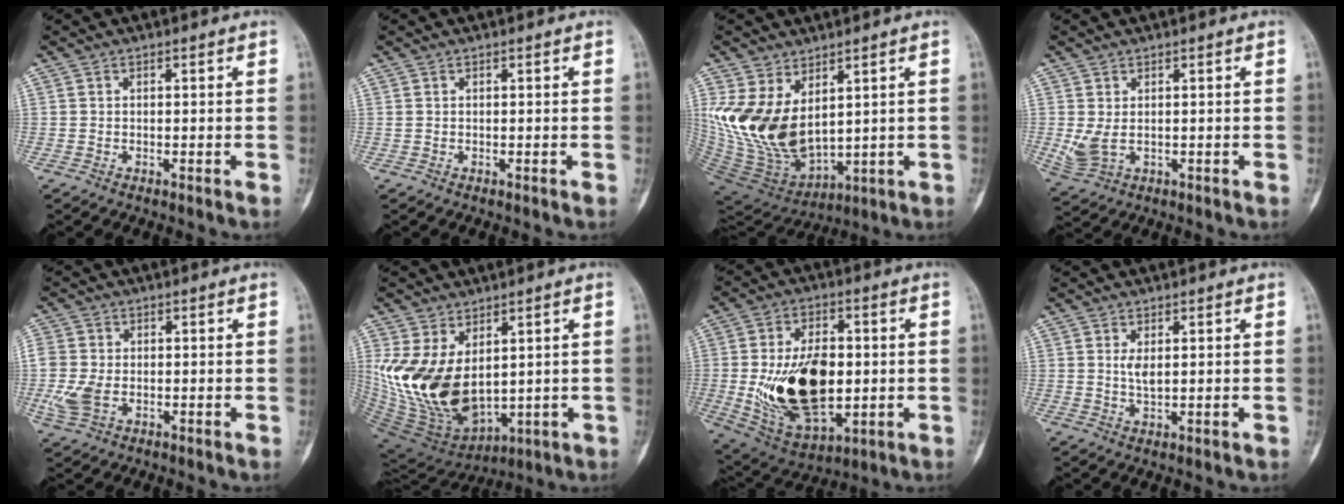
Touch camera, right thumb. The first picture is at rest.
{"total": 0.0}
{"total": 15.8, "force": [4.4, 9.5, 11.8], "torque": [-0.224, -0.037, 0.114]}
{"total": 4.2, "force": [0.2, 2.5, 3.4], "torque": [-0.083, -0.002, 0.021]}
{"total": 6.9, "force": [-1.1, 4.7, 4.9], "torque": [-0.125, 0.000, -0.020]}
{"total": 17.0, "force": [2.8, 10.5, 13.1], "torque": [-0.244, -0.031, 0.090]}
{"total": 20.7, "force": [-1.3, 12.0, 16.9], "torque": [-0.271, -0.007, 0.001]}
{"total": 2.3, "force": [0.7, 0.7, 2.1], "torque": [-0.038, -0.010, 0.016]}